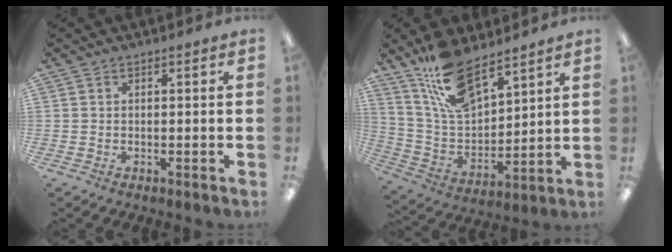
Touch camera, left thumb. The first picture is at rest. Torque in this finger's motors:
{"motor_torque": [0.29, 0.24, 0.69, -1.38, 0.05]}